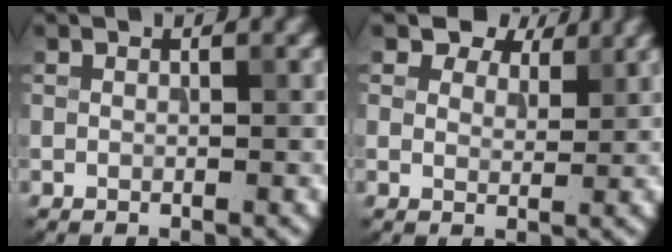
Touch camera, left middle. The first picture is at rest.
{"total": 4.7, "force": [3.6, 2.5, 1.6], "torque": [-0.035, -0.013, 0.062]}